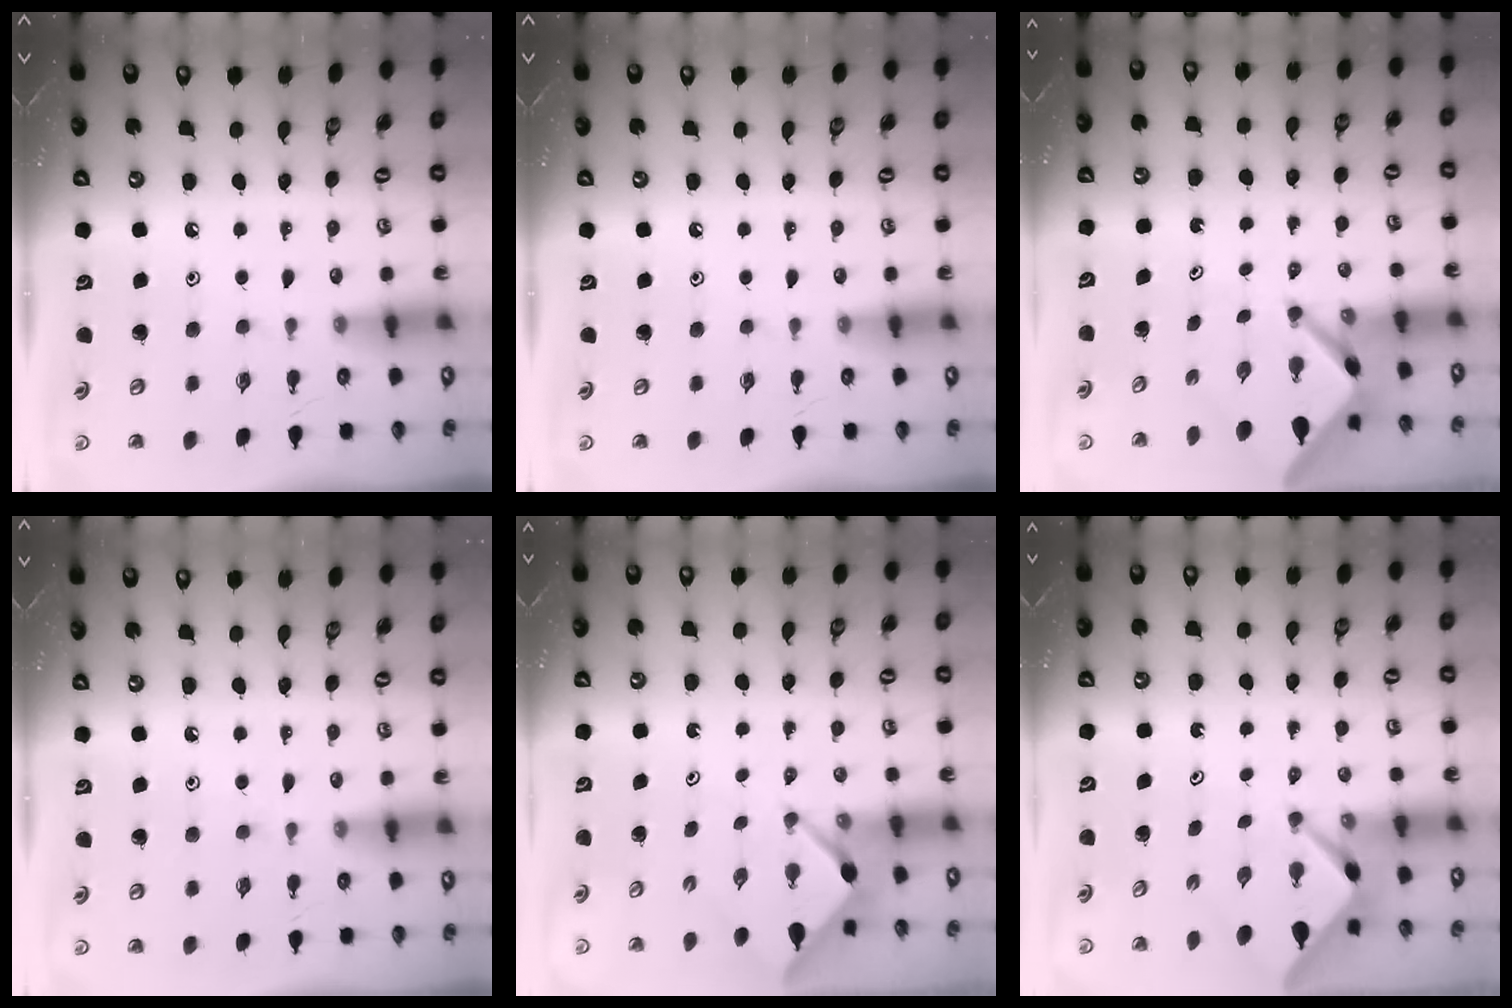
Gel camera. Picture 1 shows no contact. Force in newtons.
{"total": 0.0}
{"total": 3.9, "press": 3.9, "slide": 0.2}
{"total": 5.0, "press": 5.0, "slide": 0.6}
{"total": 2.4, "press": 2.4, "slide": 0.1}
{"total": 2.5, "press": 2.5, "slide": 0.2}